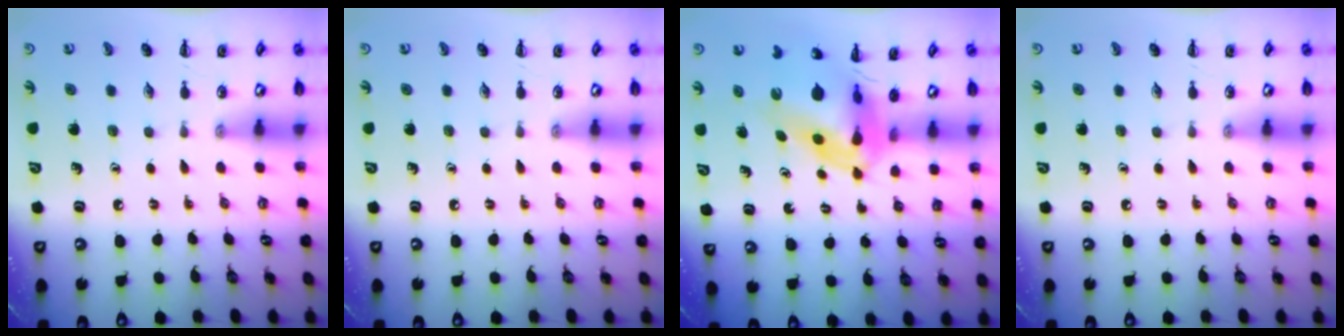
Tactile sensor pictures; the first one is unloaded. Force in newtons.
{"total": 0.0}
{"total": 7.8, "press": 7.4, "slide": 2.4}
{"total": 0.0}